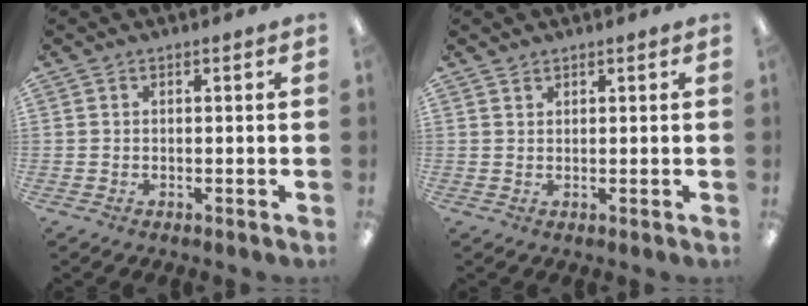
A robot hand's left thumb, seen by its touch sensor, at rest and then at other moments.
{"total": 1.3, "force": [1.1, 0.6, 0.0], "torque": [-0.001, -0.001, 0.023]}